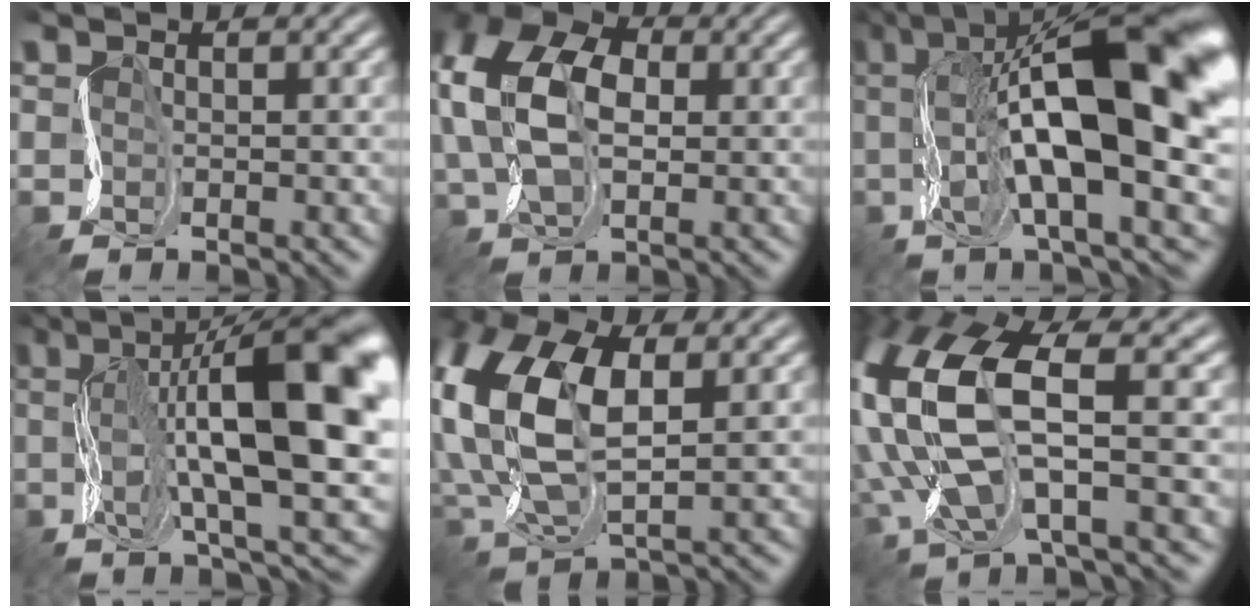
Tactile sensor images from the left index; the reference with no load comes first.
{"total": 10.4, "force": [1.4, 6.9, 7.6], "torque": [-0.174, 0.015, 0.014]}
{"total": 17.8, "force": [2.4, 6.3, 16.4], "torque": [-0.252, 0.015, 0.035]}
{"total": 17.0, "force": [2.5, 4.9, 16.1], "torque": [-0.250, 0.007, 0.048]}
{"total": 12.1, "force": [1.5, 6.9, 9.8], "torque": [-0.241, 0.003, 0.029]}
{"total": 13.4, "force": [0.2, 6.1, 12.0], "torque": [-0.302, -0.004, 0.008]}